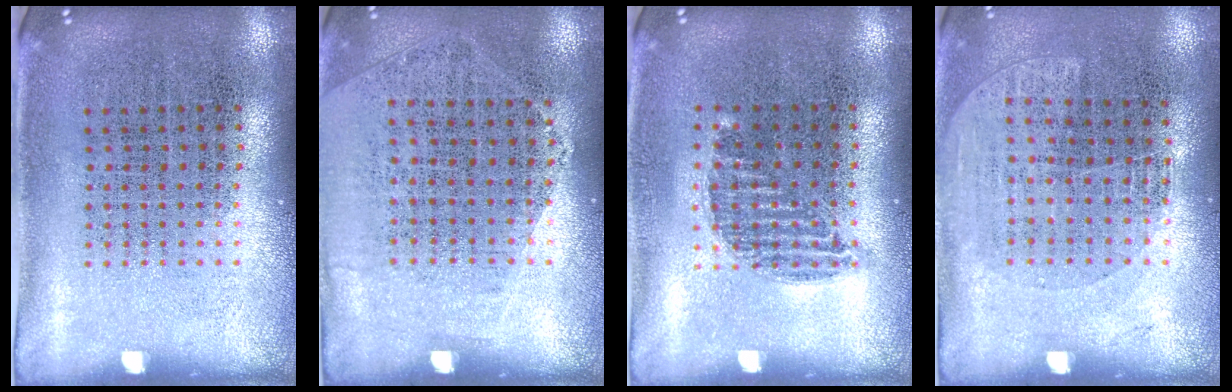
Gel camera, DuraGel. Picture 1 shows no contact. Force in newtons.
{"total": 1.2, "press": 0.9, "slide": 0.7}
{"total": 0.9, "press": 0.8, "slide": 0.4}
{"total": 1.2, "press": 1.0, "slide": 0.7}